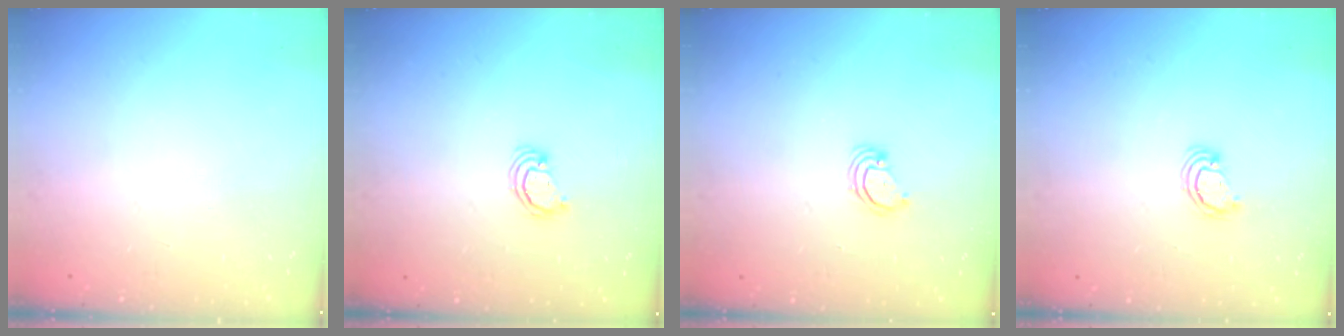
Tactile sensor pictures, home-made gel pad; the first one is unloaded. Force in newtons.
{"total": 2.3, "press": 2.3, "slide": 0.2}
{"total": 3.5, "press": 3.5, "slide": 0.3}
{"total": 2.6, "press": 2.5, "slide": 0.3}